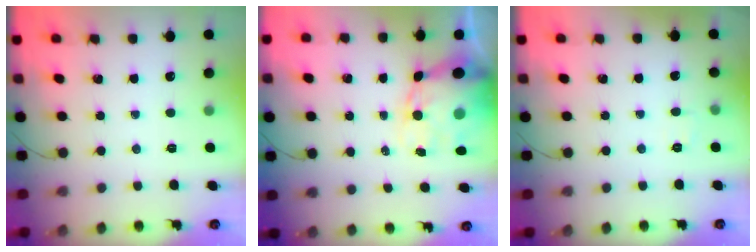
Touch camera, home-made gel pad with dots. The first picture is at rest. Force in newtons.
{"total": 10.8, "press": 10.3, "slide": 3.4}
{"total": 2.4, "press": 2.1, "slide": 1.1}